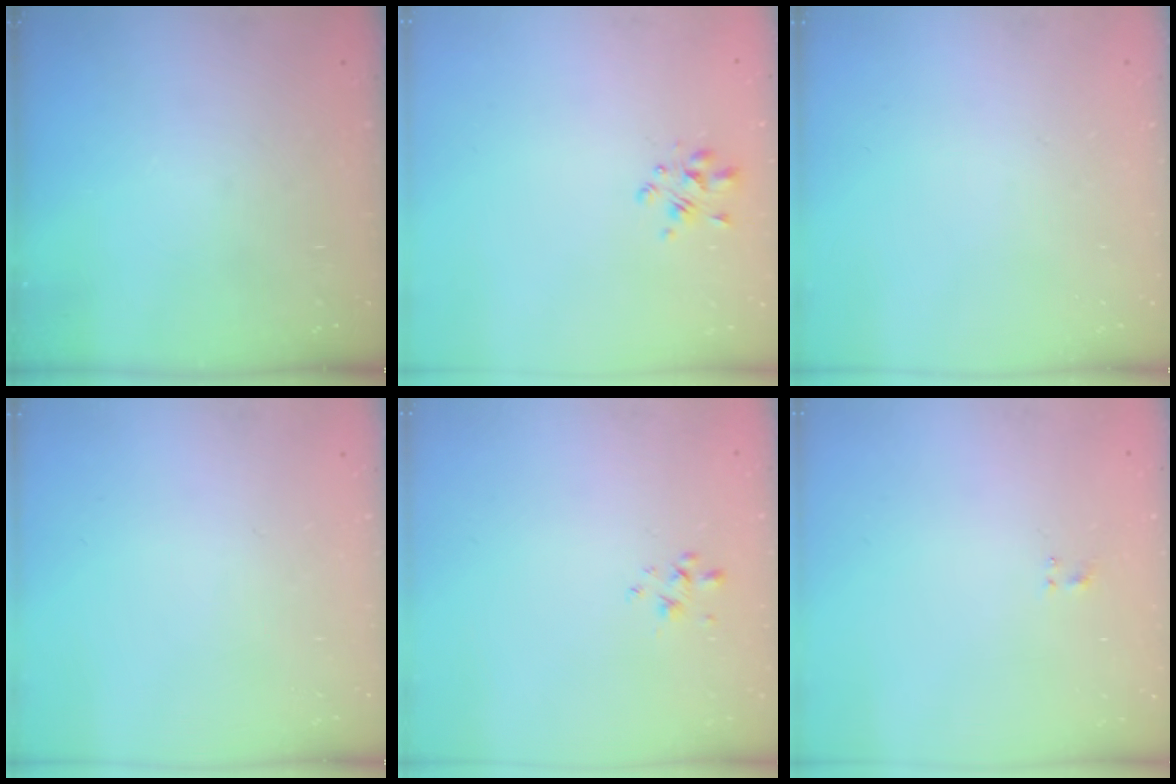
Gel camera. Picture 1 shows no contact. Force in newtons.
{"total": 2.3, "press": 2.2, "slide": 0.7}
{"total": 0.0}
{"total": 0.0}
{"total": 1.4, "press": 1.3, "slide": 0.6}
{"total": 1.0, "press": 0.6, "slide": 0.7}